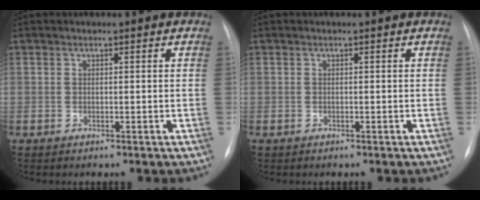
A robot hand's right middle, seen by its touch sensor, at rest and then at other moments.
{"total": 0.0}